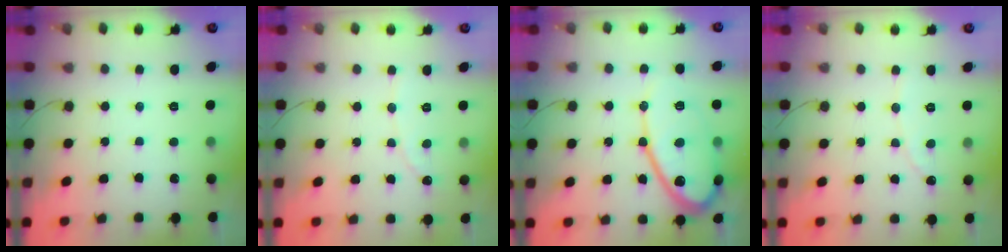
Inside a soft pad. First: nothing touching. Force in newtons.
{"total": 1.9, "press": 1.9, "slide": 0.1}
{"total": 14.7, "press": 14.7, "slide": 1.1}
{"total": 1.9, "press": 1.9, "slide": 0.1}